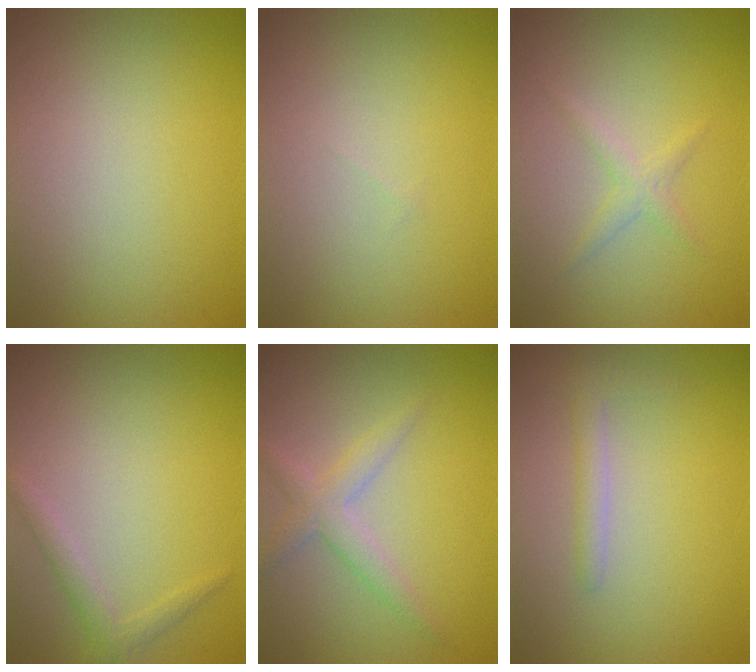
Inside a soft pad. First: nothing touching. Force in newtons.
{"total": 0.0}
{"total": 1.3, "press": 1.3, "slide": 0.1}
{"total": 1.5, "press": 1.5, "slide": 0.1}
{"total": 2.5, "press": 2.5, "slide": 0.0}
{"total": 1.5, "press": 1.5, "slide": 0.2}